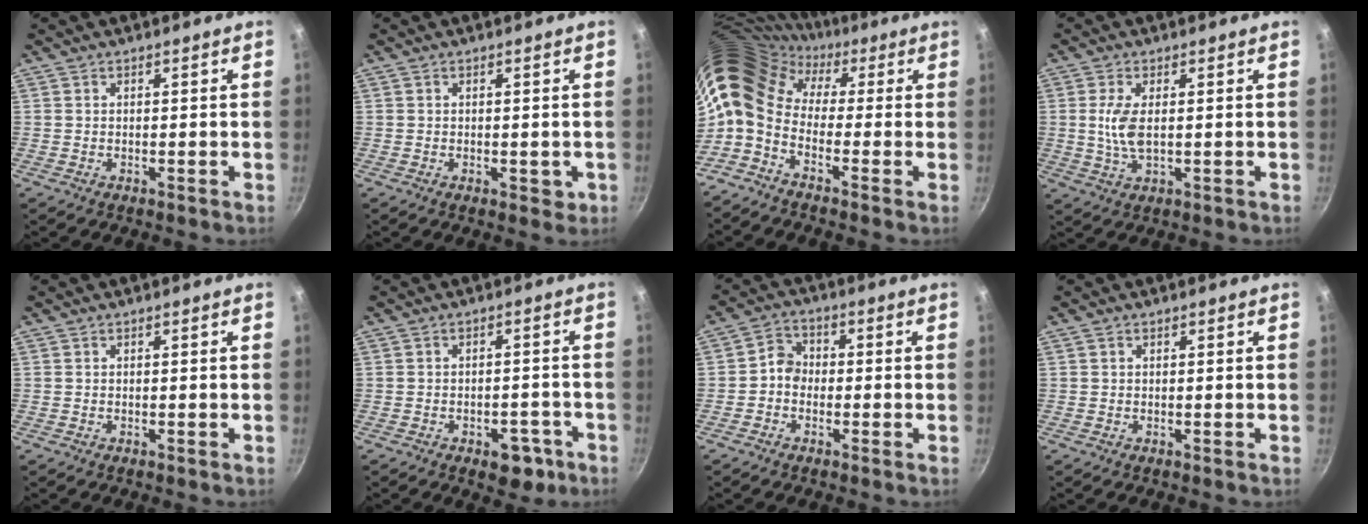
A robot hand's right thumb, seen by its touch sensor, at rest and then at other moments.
{"total": 2.5, "force": [-0.7, 1.4, 2.0], "torque": [-0.015, -0.004, -0.009]}
{"total": 13.5, "force": [1.3, 9.4, 9.6], "torque": [-0.179, 0.021, 0.001]}
{"total": 5.5, "force": [0.6, 2.3, 5.0], "torque": [-0.109, -0.004, 0.013]}
{"total": 0.0}
{"total": 6.6, "force": [-3.4, 3.8, 4.1], "torque": [-0.021, 0.025, -0.032]}
{"total": 4.1, "force": [-0.9, 3.5, 1.8], "torque": [-0.007, 0.017, -0.029]}
{"total": 0.0}